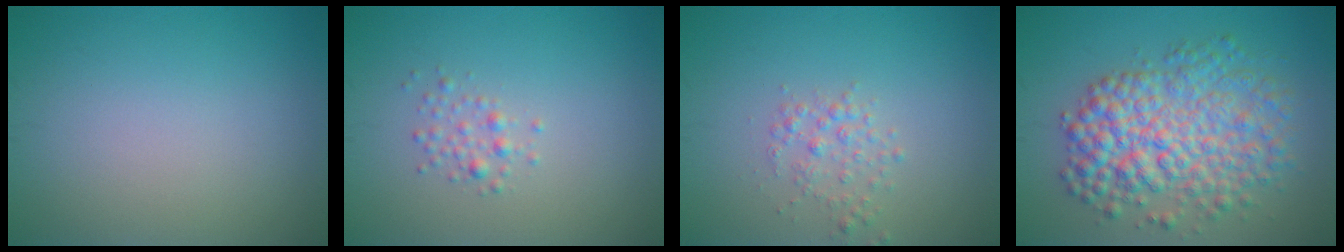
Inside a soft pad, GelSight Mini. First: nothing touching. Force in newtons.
{"total": 1.3, "press": 1.3, "slide": 0.1}
{"total": 1.7, "press": 1.7, "slide": 0.1}
{"total": 7.5, "press": 7.5, "slide": 0.1}